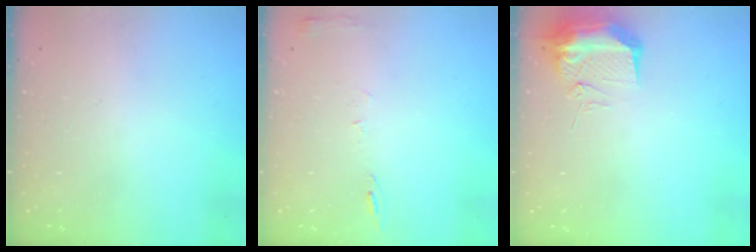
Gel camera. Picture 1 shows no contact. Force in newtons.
{"total": 6.0, "press": 6.0, "slide": 0.6}
{"total": 16.8, "press": 12.6, "slide": 11.1}